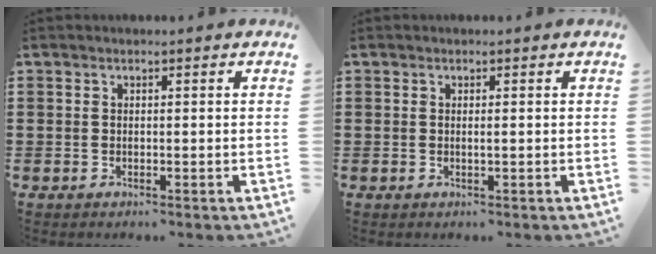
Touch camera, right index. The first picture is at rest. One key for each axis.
{"total": 0.7, "fx": 0.0, "fy": 0.0, "fz": 0.7, "tx": -0.014, "ty": -0.003, "tz": 0.000}